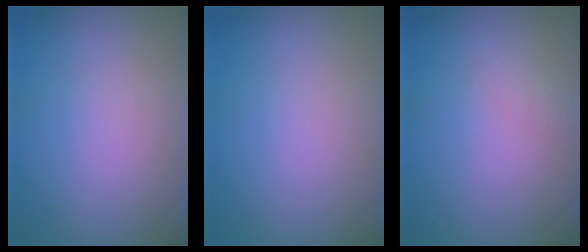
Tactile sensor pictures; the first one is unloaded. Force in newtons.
{"total": 0.0}
{"total": 0.6, "press": 0.6, "slide": 0.0}